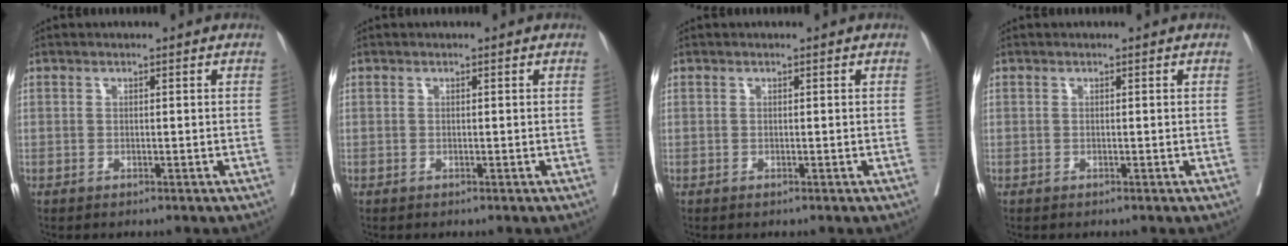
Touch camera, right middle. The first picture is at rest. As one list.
[{"total": 0.0}, {"total": 0.0}, {"total": 0.0}]